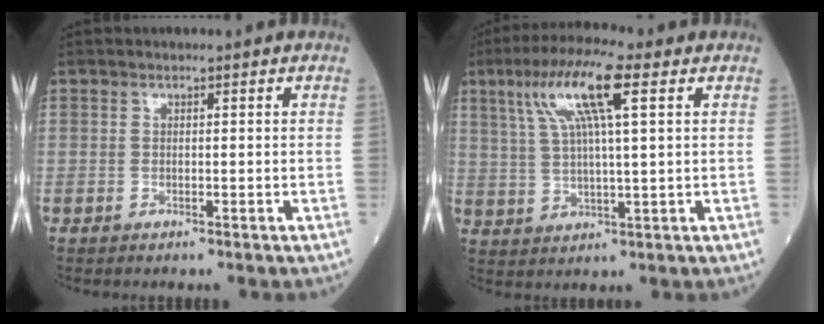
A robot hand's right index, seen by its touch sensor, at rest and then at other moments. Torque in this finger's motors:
{"motor_torque": [1.47, 0.67, 0.68, 0.21]}